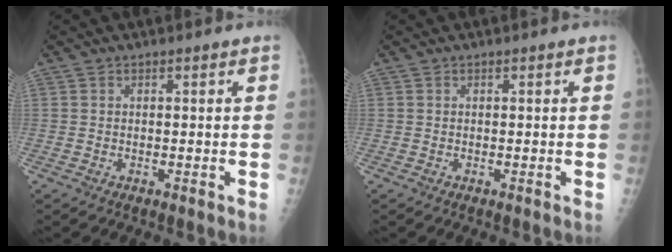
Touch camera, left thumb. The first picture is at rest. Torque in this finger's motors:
{"motor_torque": [0.04, 0.04, -0.03, -0.04, 0.00]}